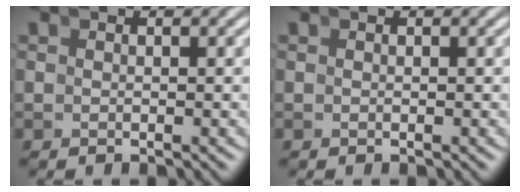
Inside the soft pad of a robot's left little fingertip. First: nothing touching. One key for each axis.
{"total": 0.0}